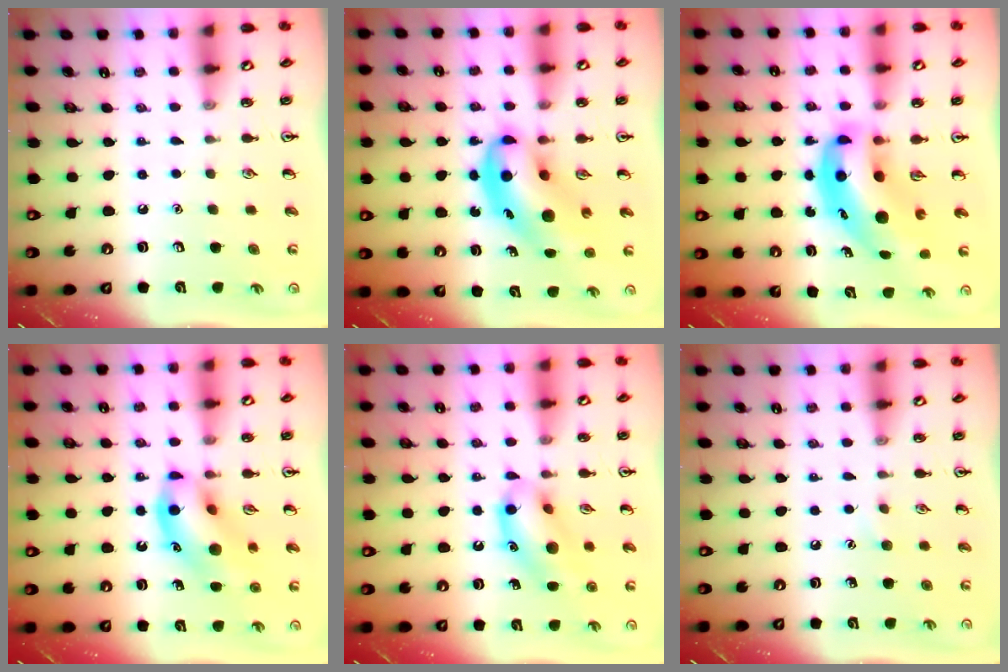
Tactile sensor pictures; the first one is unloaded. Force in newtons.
{"total": 11.3, "press": 10.9, "slide": 3.1}
{"total": 11.3, "press": 10.8, "slide": 3.3}
{"total": 13.5, "press": 13.3, "slide": 2.7}
{"total": 13.3, "press": 13.2, "slide": 1.7}
{"total": 3.8, "press": 3.6, "slide": 1.0}